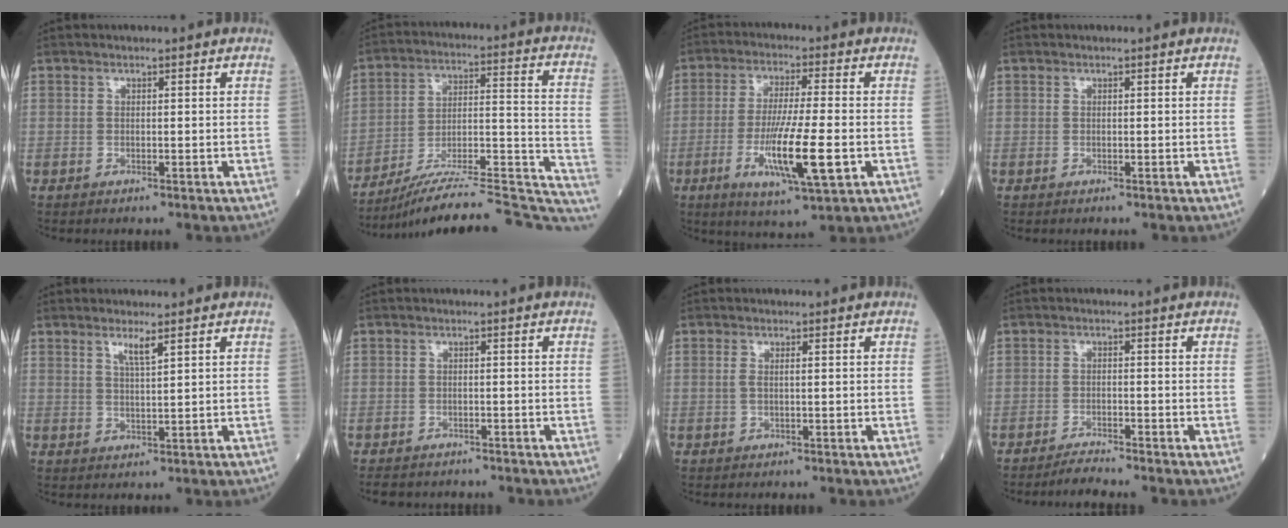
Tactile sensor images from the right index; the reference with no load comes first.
{"total": 27.2, "force": [-25.4, 1.5, 9.5], "torque": [-0.069, 0.015, -0.361]}
{"total": 12.2, "force": [-3.2, 0.9, 11.7], "torque": [-0.219, -0.022, -0.056]}
{"total": 0.0}
{"total": 2.6, "force": [1.7, -0.2, 2.0], "torque": [-0.040, -0.005, 0.034]}
{"total": 4.6, "force": [-4.0, 2.1, 0.5], "torque": [-0.006, 0.001, -0.058]}
{"total": 1.2, "force": [0.2, 0.3, 1.2], "torque": [-0.030, 0.003, 0.002]}
{"total": 2.6, "force": [-2.5, -0.8, 0.3], "torque": [-0.010, -0.014, -0.048]}